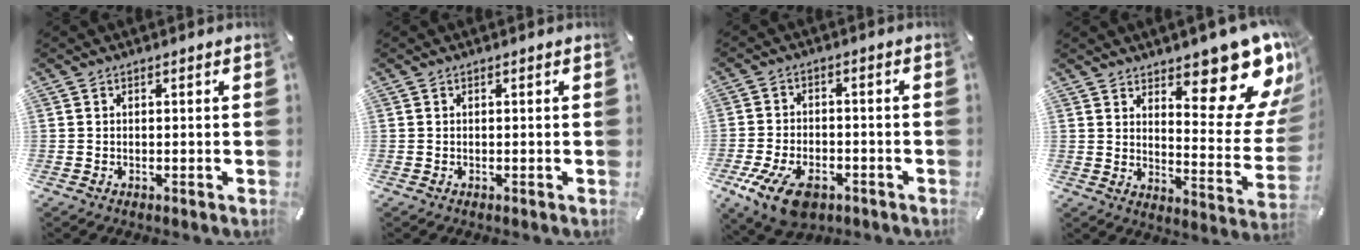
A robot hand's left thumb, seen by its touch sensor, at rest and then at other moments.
{"total": 0.0}
{"total": 10.4, "force": [-5.7, 5.9, 6.3], "torque": [-0.141, 0.017, -0.103]}
{"total": 18.8, "force": [12.8, 7.5, 11.7], "torque": [-0.124, -0.122, 0.211]}